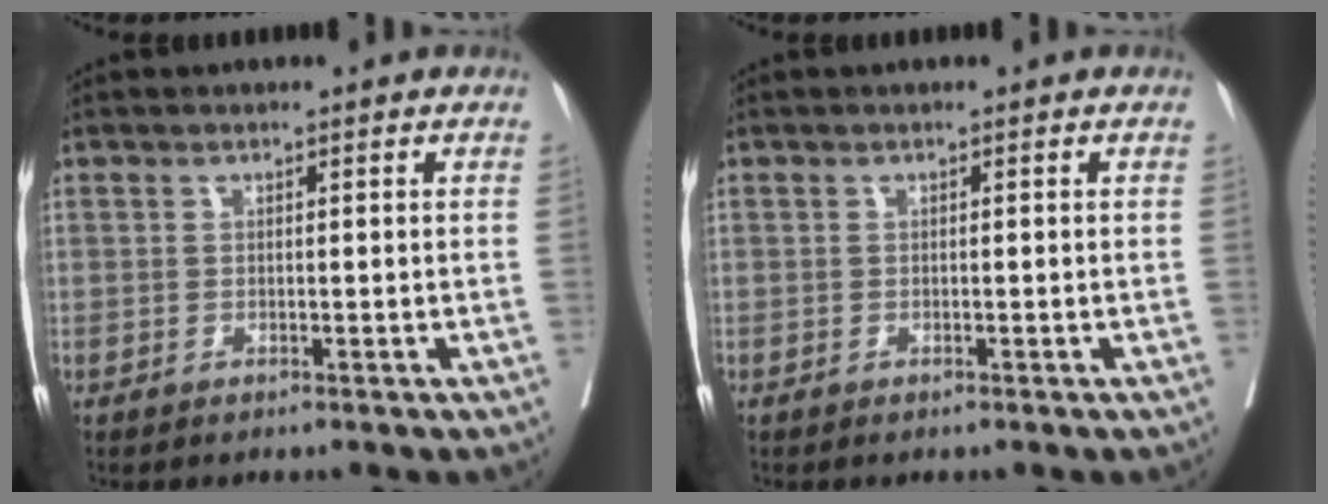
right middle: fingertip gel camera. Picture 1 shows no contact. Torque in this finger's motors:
{"motor_torque": [-0.28, -0.33, -0.07, 0.00]}